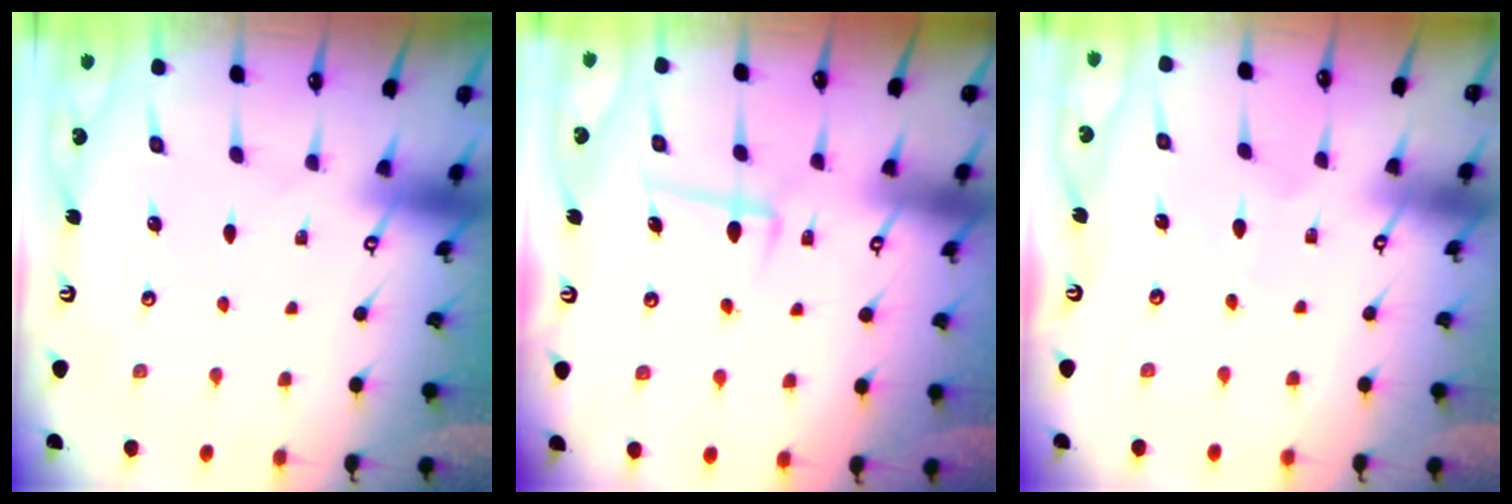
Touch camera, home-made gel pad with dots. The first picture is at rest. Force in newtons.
{"total": 6.3, "press": 6.2, "slide": 1.2}
{"total": 3.4, "press": 3.4, "slide": 0.4}